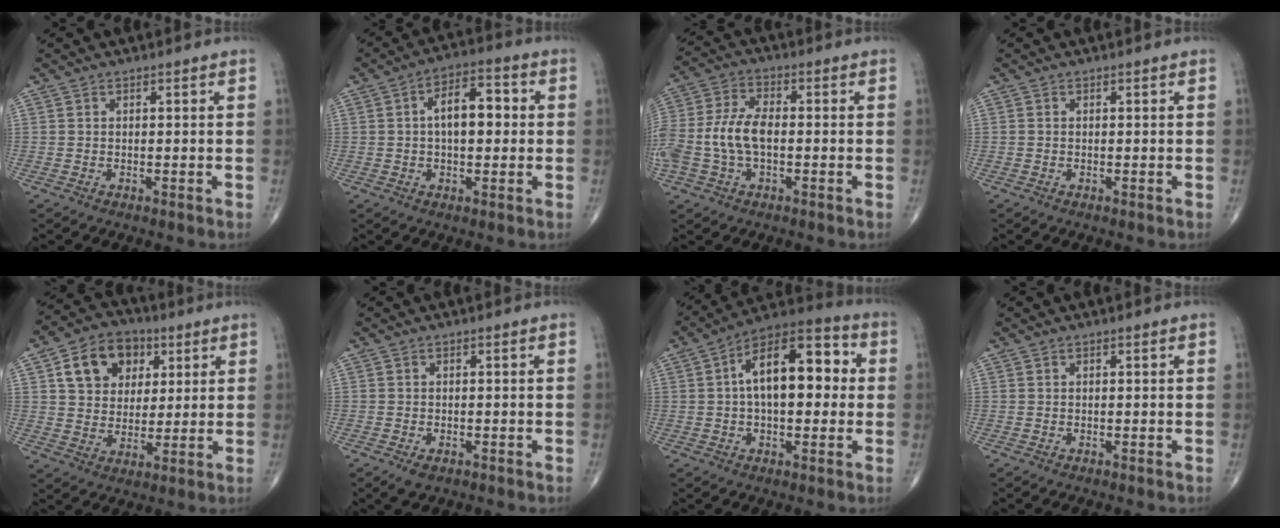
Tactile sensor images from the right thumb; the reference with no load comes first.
{"total": 9.1, "force": [0.7, 4.9, 7.7], "torque": [-0.105, 0.023, 0.005]}
{"total": 11.9, "force": [-1.5, 6.8, 9.7], "torque": [-0.227, 0.026, -0.028]}
{"total": 0.0}
{"total": 12.8, "force": [4.8, 9.8, 6.8], "torque": [-0.083, -0.005, 0.078]}
{"total": 3.8, "force": [-1.6, 2.2, 2.6], "torque": [-0.046, -0.002, -0.020]}
{"total": 16.7, "force": [2.1, 8.6, 14.2], "torque": [-0.198, 0.039, 0.023]}
{"total": 0.0}